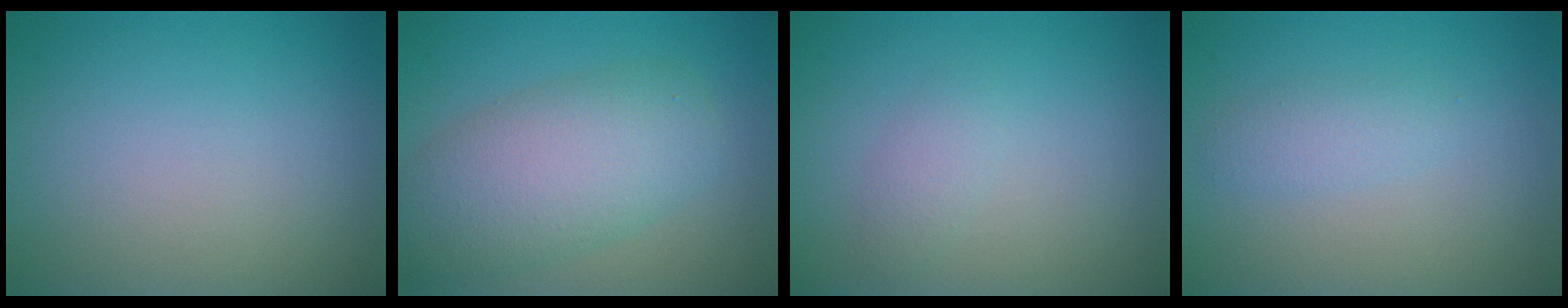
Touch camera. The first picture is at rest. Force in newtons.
{"total": 7.1, "press": 7.1, "slide": 0.2}
{"total": 1.3, "press": 1.3, "slide": 0.0}
{"total": 1.7, "press": 1.7, "slide": 0.1}